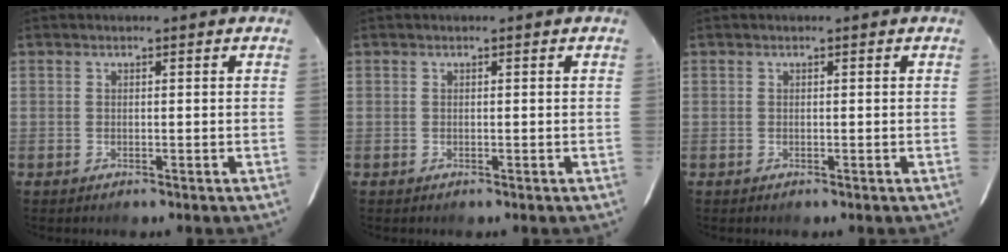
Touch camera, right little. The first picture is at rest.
{"total": 0.0}
{"total": 0.0}